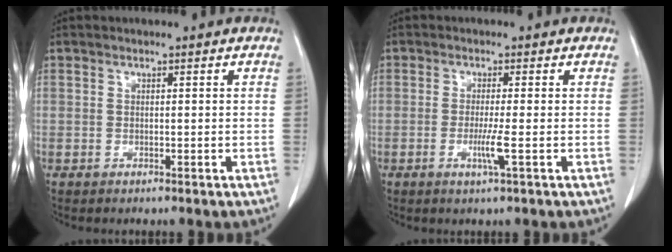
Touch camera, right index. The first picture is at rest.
{"total": 3.5, "force": [-1.1, -0.2, 3.4], "torque": [-0.068, -0.007, -0.020]}